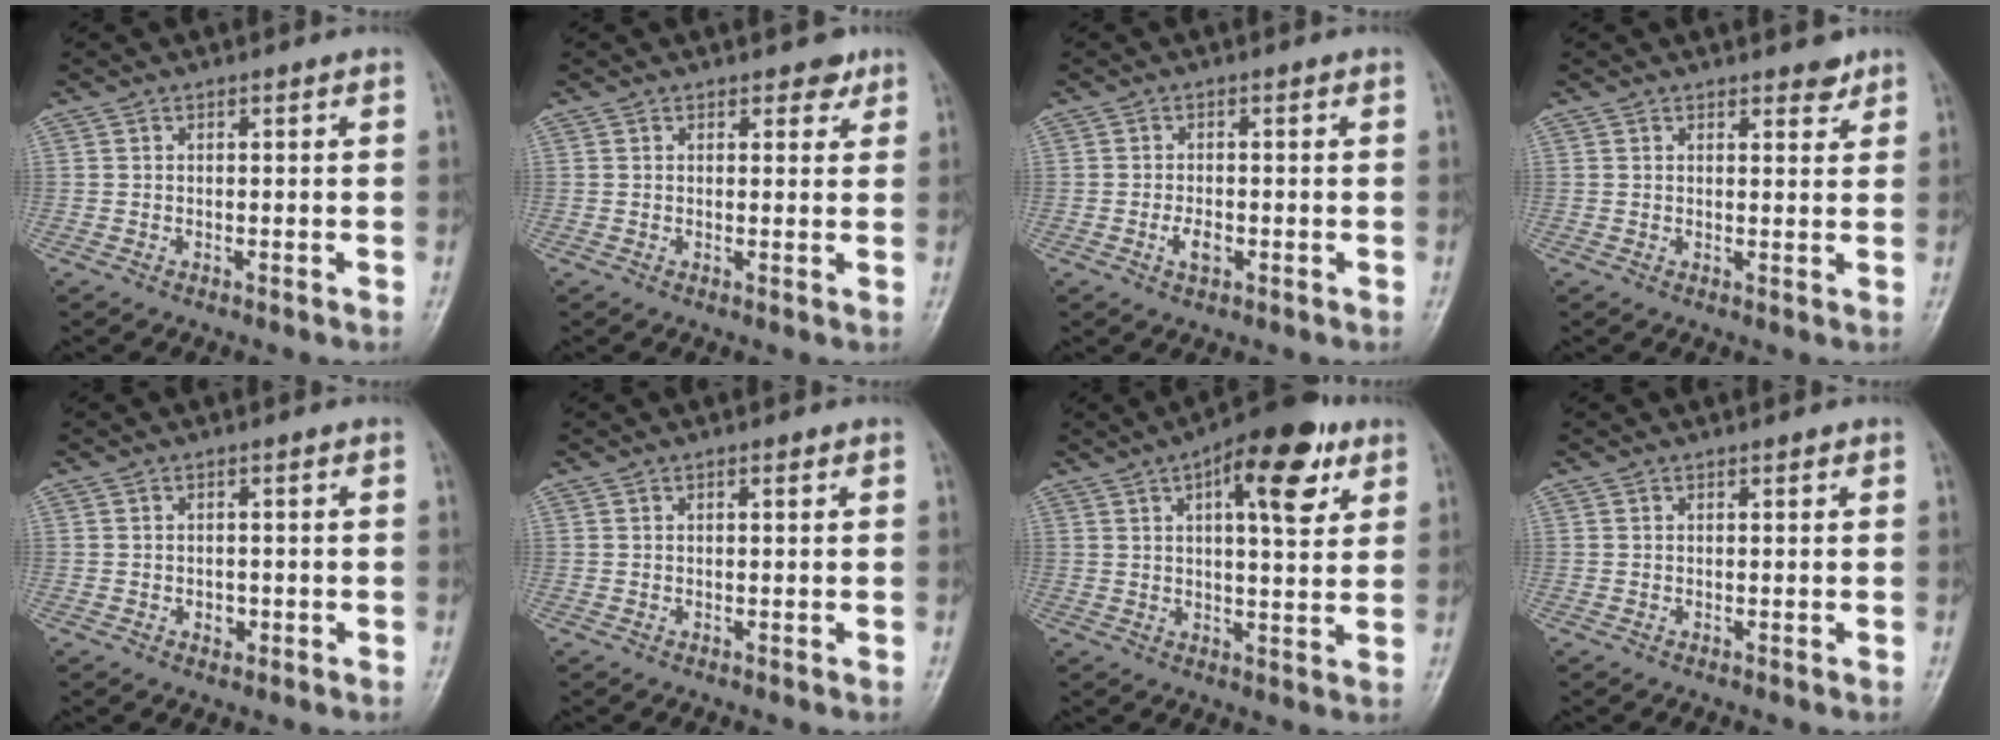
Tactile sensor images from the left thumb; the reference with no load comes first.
{"total": 2.4, "force": [1.7, 1.4, 1.0], "torque": [0.005, -0.008, 0.019]}
{"total": 2.7, "force": [-0.9, 1.5, 2.1], "torque": [-0.036, 0.001, -0.017]}
{"total": 2.7, "force": [2.1, 1.2, 1.2], "torque": [-0.001, -0.013, 0.027]}
{"total": 1.8, "force": [-0.4, 1.4, 1.0], "torque": [-0.007, 0.002, -0.003]}
{"total": 0.8, "force": [0.4, 0.3, 0.7], "torque": [-0.010, 0.000, 0.005]}
{"total": 14.1, "force": [6.3, 5.3, 11.4], "torque": [-0.135, -0.010, 0.084]}
{"total": 0.6, "force": [0.4, 0.3, 0.4], "torque": [-0.004, -0.002, 0.004]}